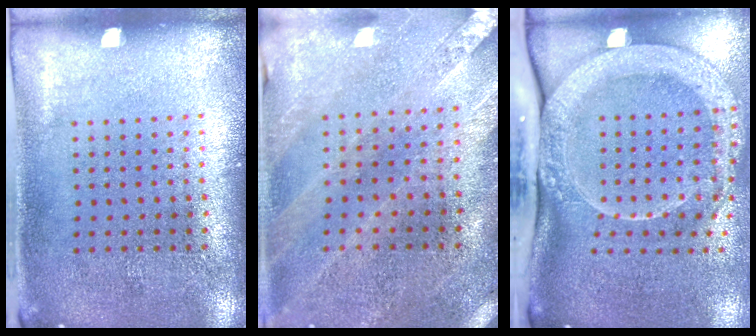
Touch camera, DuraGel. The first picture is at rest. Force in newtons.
{"total": 0.5, "press": 0.5, "slide": 0.2}
{"total": 3.3, "press": 2.3, "slide": 2.3}